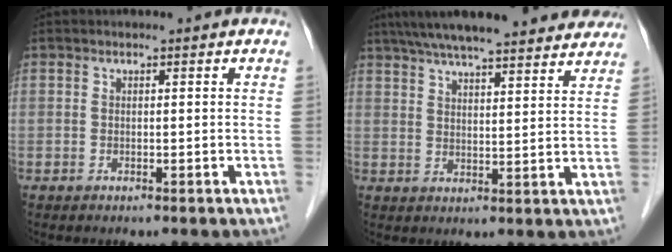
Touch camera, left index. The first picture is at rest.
{"total": 22.4, "force": [19.4, 3.7, 10.7], "torque": [-0.169, 0.038, 0.257]}